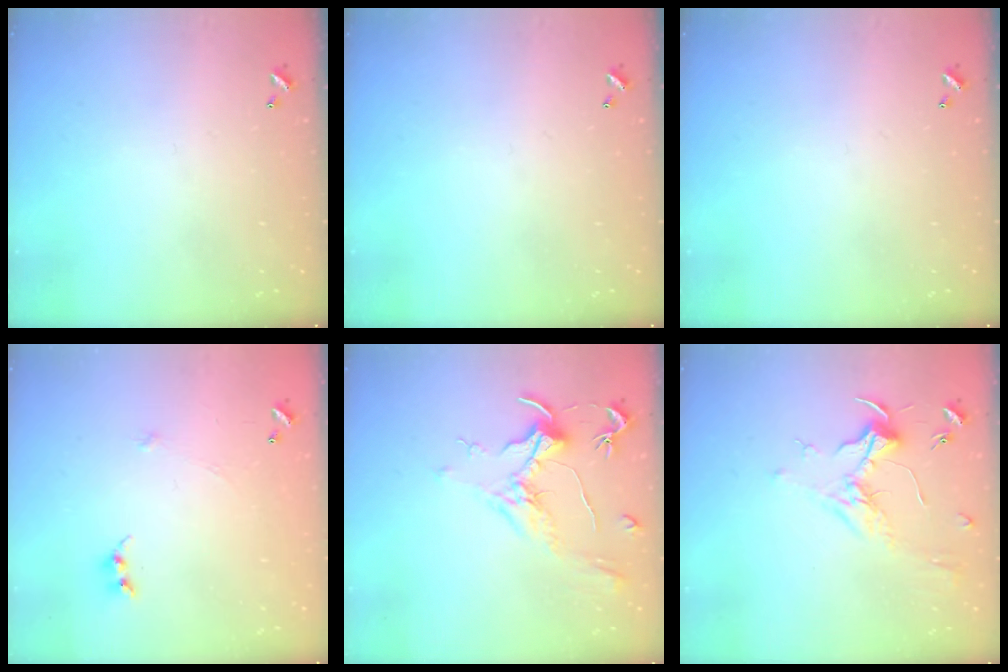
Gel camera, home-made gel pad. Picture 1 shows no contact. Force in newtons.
{"total": 0.0}
{"total": 0.0}
{"total": 4.1, "press": 4.1, "slide": 0.2}
{"total": 1.8, "press": 1.6, "slide": 0.9}
{"total": 1.9, "press": 1.7, "slide": 0.8}